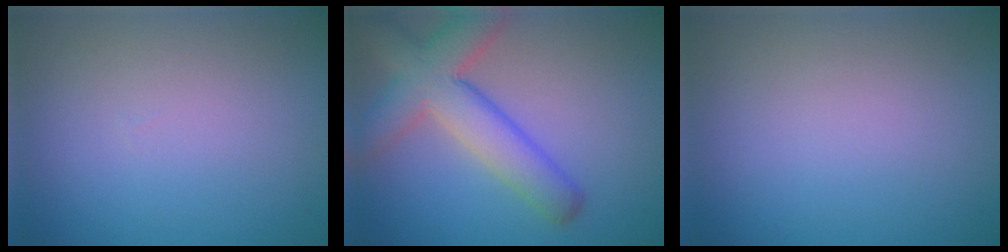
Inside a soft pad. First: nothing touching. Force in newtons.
{"total": 7.1, "press": 7.0, "slide": 0.4}
{"total": 0.0}